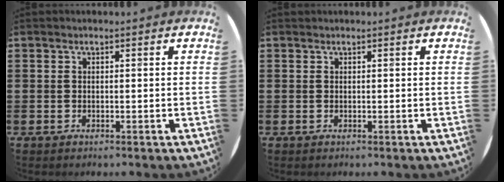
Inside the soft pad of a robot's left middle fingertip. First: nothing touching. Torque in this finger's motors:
{"motor_torque": [-0.26, -0.21, 0.07, 0.02]}